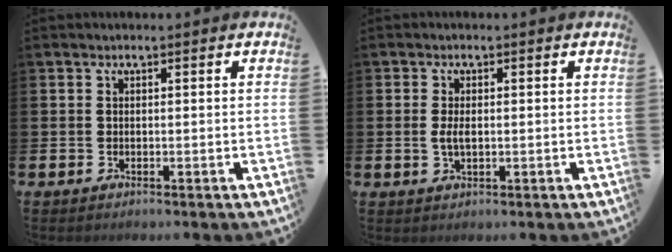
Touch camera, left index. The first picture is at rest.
{"total": 2.3, "force": [0.0, 1.0, 2.0], "torque": [-0.033, 0.001, -0.004]}